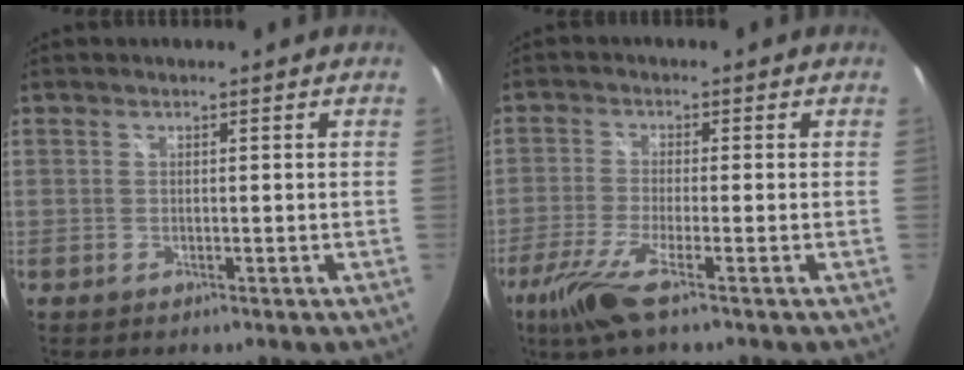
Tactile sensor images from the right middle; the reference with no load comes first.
{"total": 8.0, "force": [-5.0, 0.1, 6.2], "torque": [-0.149, -0.026, -0.098]}